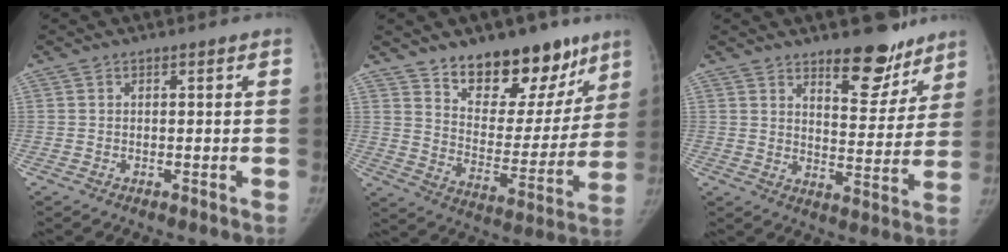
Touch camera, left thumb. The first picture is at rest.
{"total": 20.3, "force": [14.0, 10.5, 10.4], "torque": [-0.084, -0.086, 0.212]}
{"total": 11.7, "force": [8.8, 4.7, 6.2], "torque": [-0.040, -0.065, 0.130]}